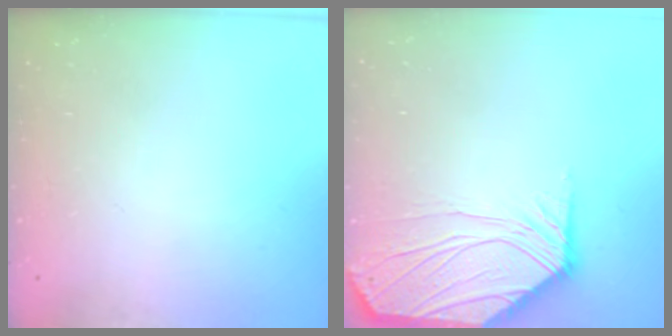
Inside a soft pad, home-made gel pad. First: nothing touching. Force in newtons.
{"total": 5.9, "press": 5.8, "slide": 0.9}